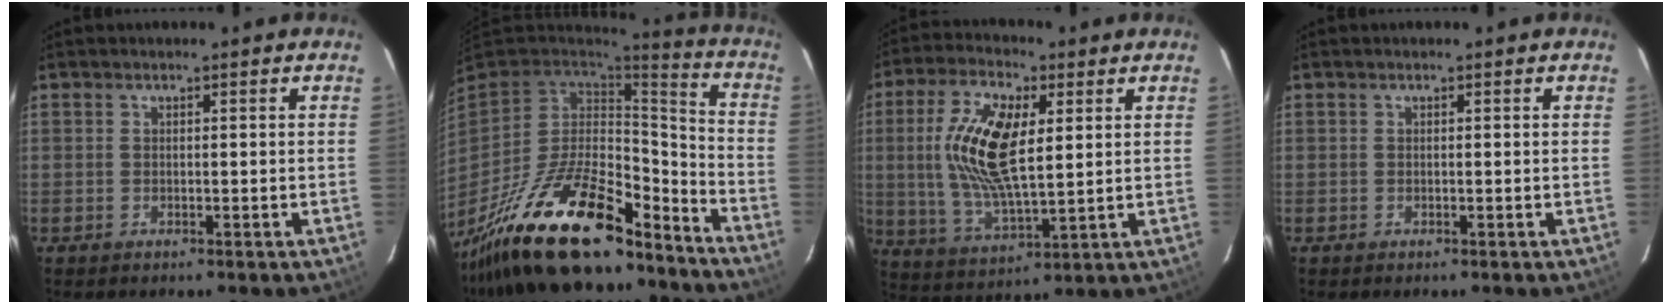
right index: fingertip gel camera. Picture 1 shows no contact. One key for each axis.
{"total": 28.1, "fx": -20.0, "fy": 9.9, "fz": 17.1, "tx": -0.328, "ty": -0.025, "tz": -0.319}
{"total": 15.0, "fx": 2.9, "fy": 6.1, "fz": 13.4, "tx": -0.266, "ty": 0.006, "tz": 0.059}
{"total": 0.0}